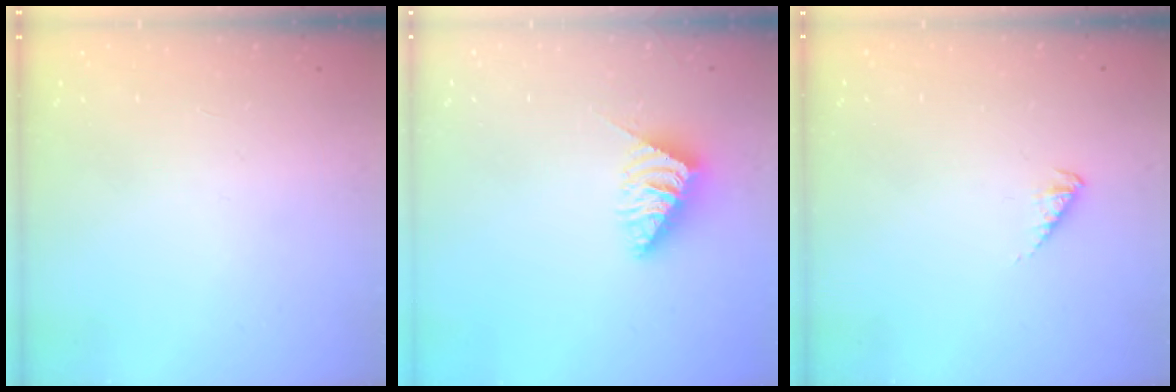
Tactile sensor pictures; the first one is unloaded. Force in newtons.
{"total": 2.5, "press": 2.4, "slide": 0.6}
{"total": 3.0, "press": 2.9, "slide": 0.5}